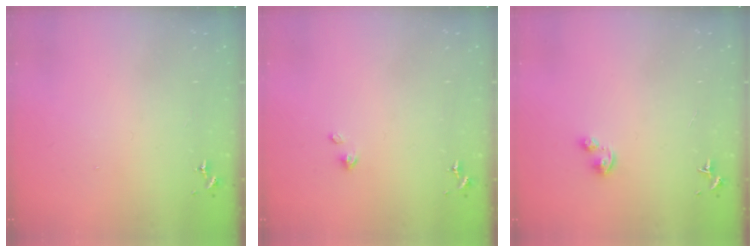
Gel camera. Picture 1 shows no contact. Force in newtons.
{"total": 2.4, "press": 2.4, "slide": 0.3}
{"total": 2.9, "press": 2.9, "slide": 0.1}